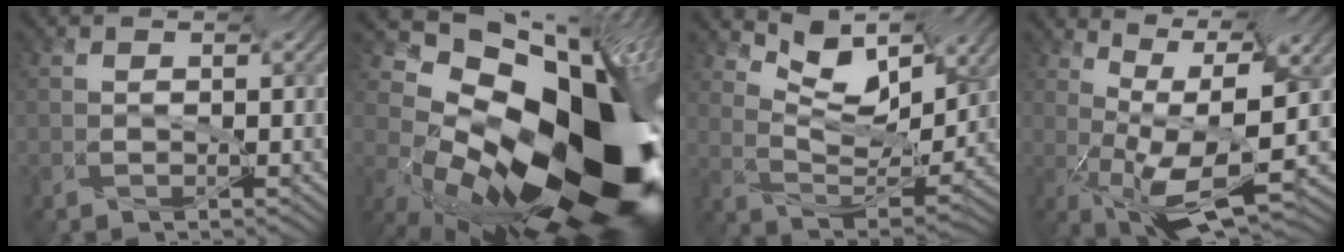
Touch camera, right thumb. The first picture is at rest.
{"total": 17.6, "force": [-4.3, 10.1, 13.8], "torque": [-0.213, -0.032, -0.069]}
{"total": 6.7, "force": [3.8, 2.2, 5.1], "torque": [-0.096, -0.002, 0.084]}
{"total": 9.0, "force": [0.2, 1.7, 8.8], "torque": [-0.148, 0.000, 0.023]}